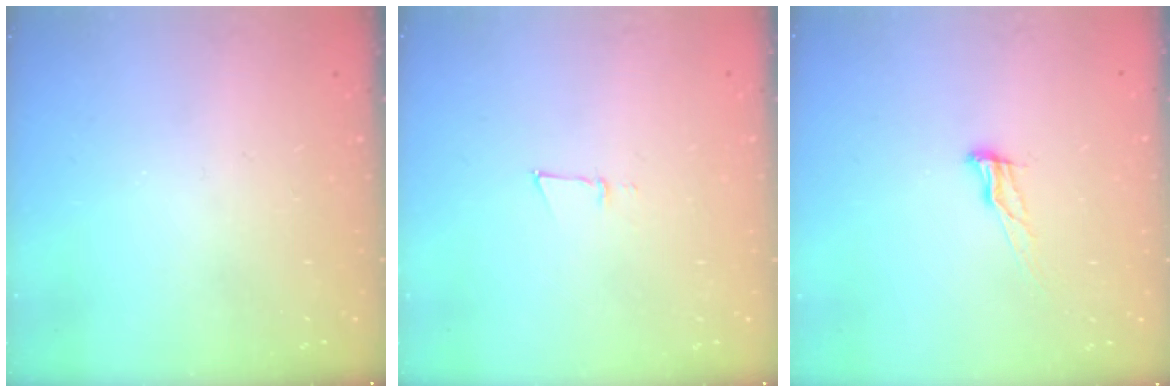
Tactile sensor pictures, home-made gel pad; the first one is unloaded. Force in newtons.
{"total": 3.8, "press": 3.7, "slide": 1.0}
{"total": 8.6, "press": 8.2, "slide": 2.5}